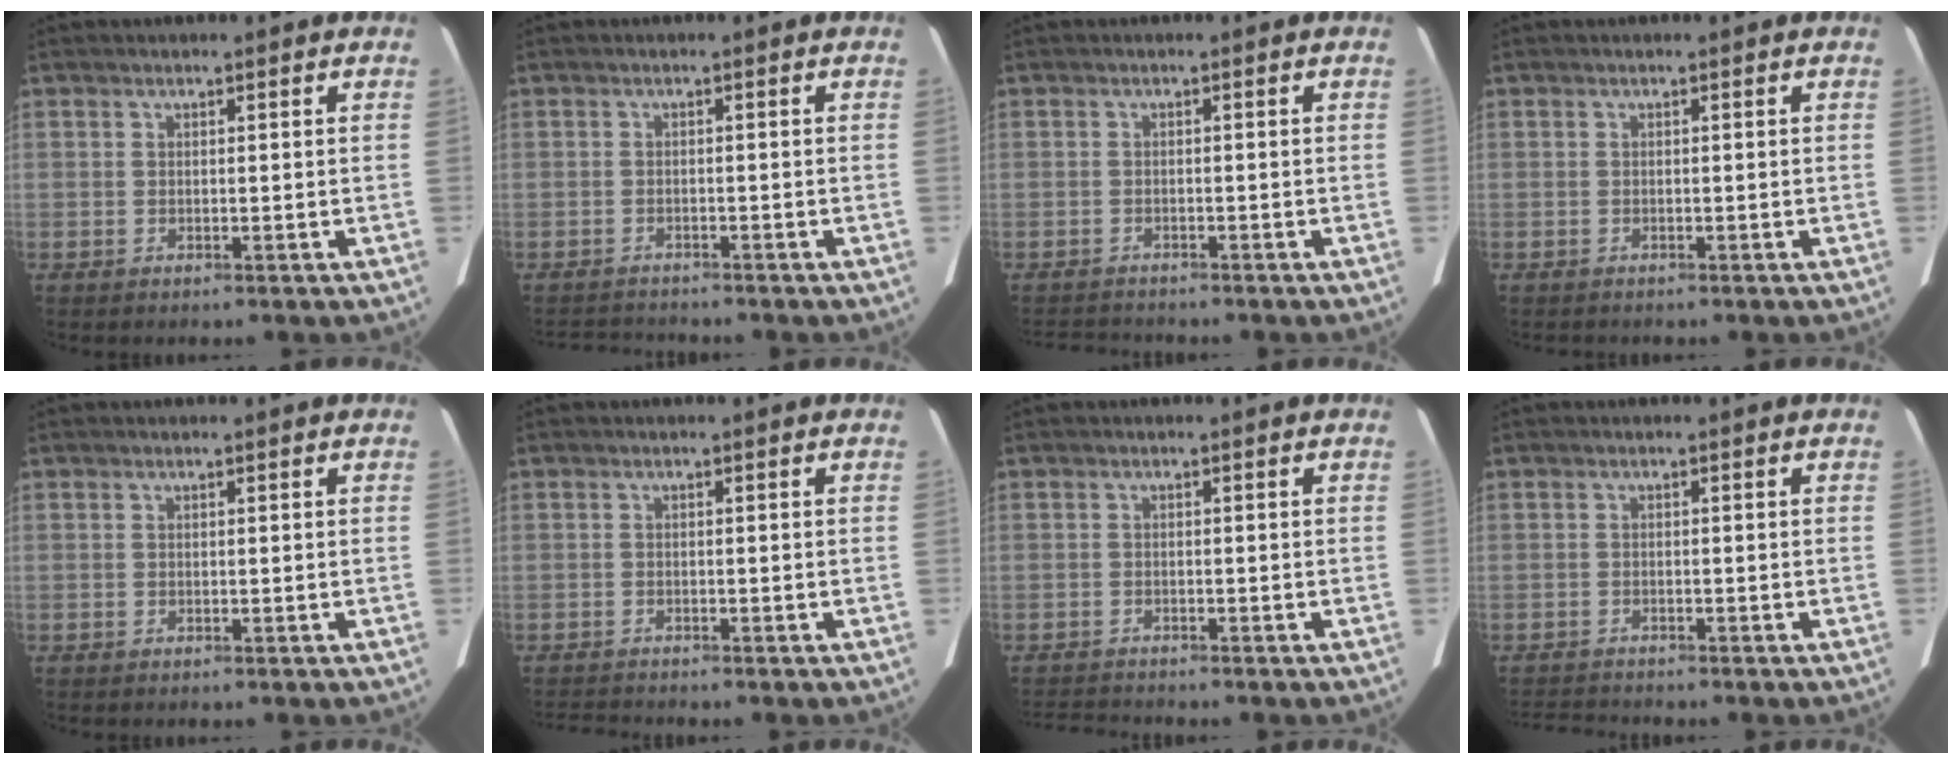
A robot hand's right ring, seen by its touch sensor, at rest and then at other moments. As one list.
[{"total": 4.1, "force": [-4.1, 0.3, 0.6], "torque": [-0.012, -0.011, -0.062]}, {"total": 4.0, "force": [-3.9, 0.6, 0.8], "torque": [-0.015, -0.009, -0.059]}, {"total": 0.7, "force": [-0.6, 0.2, 0.1], "torque": [-0.009, -0.002, -0.010]}, {"total": 0.0}, {"total": 2.0, "force": [-2.0, -0.3, 0.1], "torque": [-0.007, -0.013, -0.034]}, {"total": 2.9, "force": [-2.8, -0.4, 0.2], "torque": [-0.008, -0.017, -0.048]}, {"total": 2.9, "force": [-2.9, -0.3, 0.2], "torque": [-0.009, -0.017, -0.048]}]